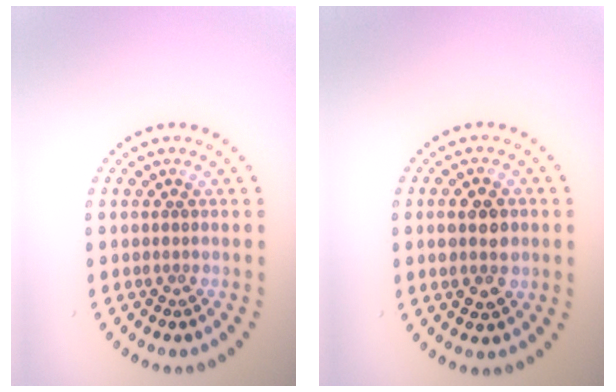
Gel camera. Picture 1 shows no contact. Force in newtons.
{"total": 3.7, "press": 3.7, "slide": 0.0}